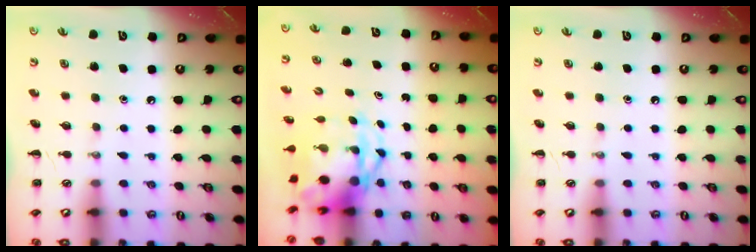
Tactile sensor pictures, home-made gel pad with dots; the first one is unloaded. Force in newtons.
{"total": 5.2, "press": 5.0, "slide": 1.4}
{"total": 0.0}